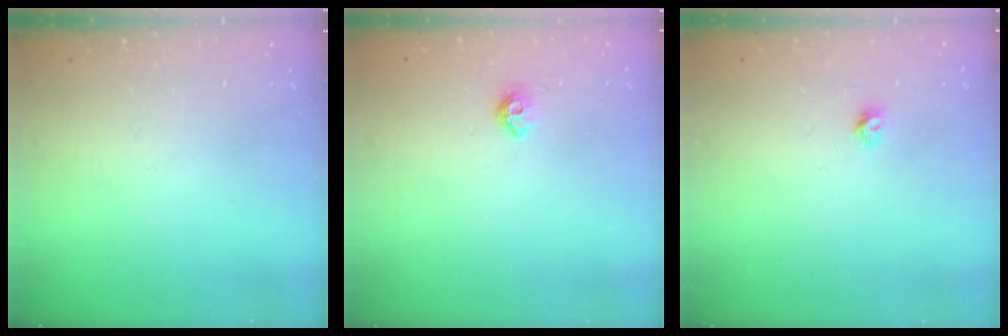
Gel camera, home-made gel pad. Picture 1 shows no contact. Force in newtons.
{"total": 6.1, "press": 6.0, "slide": 0.9}
{"total": 3.4, "press": 3.4, "slide": 0.4}